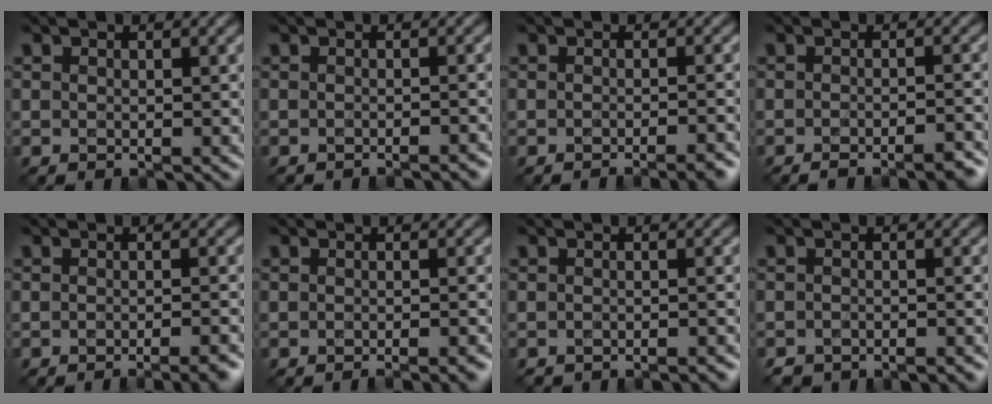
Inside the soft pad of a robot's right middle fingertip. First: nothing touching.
{"total": 1.7, "force": [-1.6, 0.2, 0.5], "torque": [0.006, 0.003, -0.020]}
{"total": 2.6, "force": [-1.9, 0.4, 1.8], "torque": [-0.017, 0.002, -0.030]}
{"total": 3.5, "force": [-2.6, 0.7, 2.3], "torque": [-0.029, 0.006, -0.038]}
{"total": 3.5, "force": [-2.4, 0.7, 2.4], "torque": [-0.024, 0.006, -0.035]}
{"total": 2.7, "force": [-1.8, 0.5, 1.9], "torque": [-0.015, 0.004, -0.028]}
{"total": 2.0, "force": [-2.0, 0.1, 0.2], "torque": [0.007, 0.000, -0.020]}
{"total": 3.0, "force": [-2.7, 1.2, 0.3], "torque": [0.003, 0.004, -0.035]}